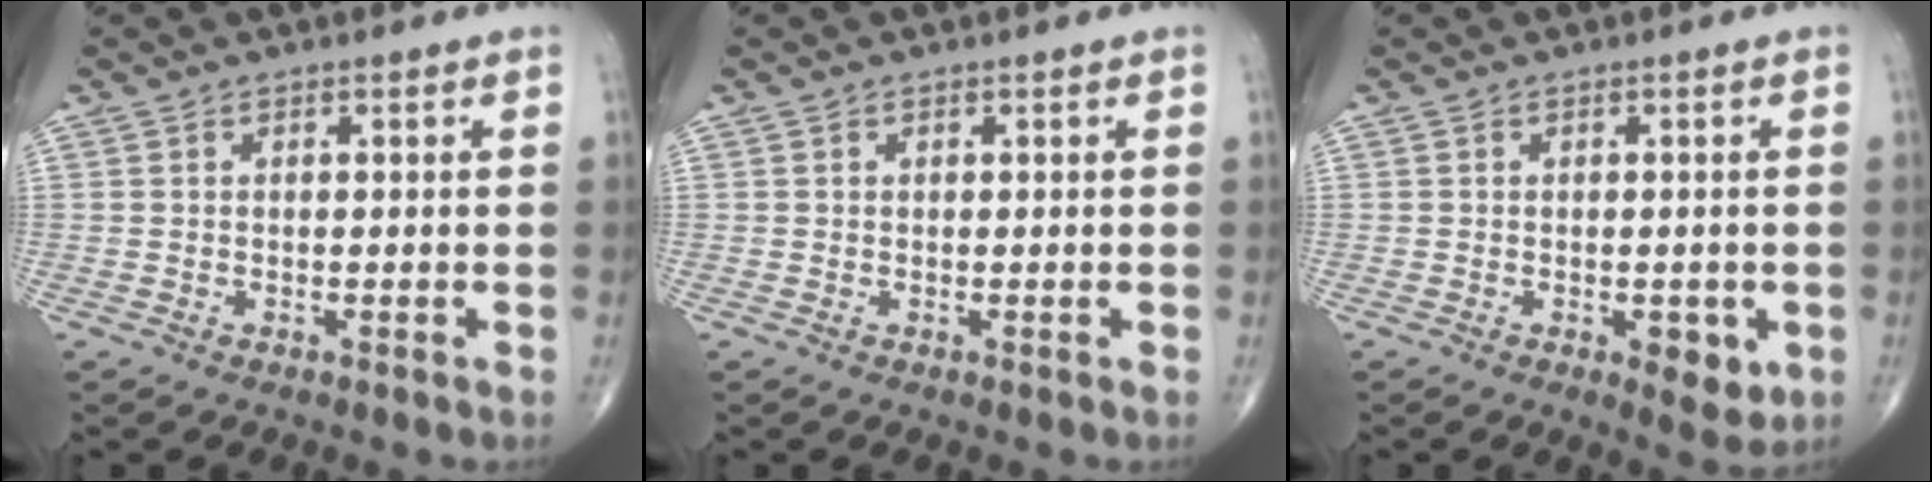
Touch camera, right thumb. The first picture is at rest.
{"total": 0.0}
{"total": 5.0, "force": [-1.5, 2.4, 4.1], "torque": [-0.038, -0.006, -0.015]}